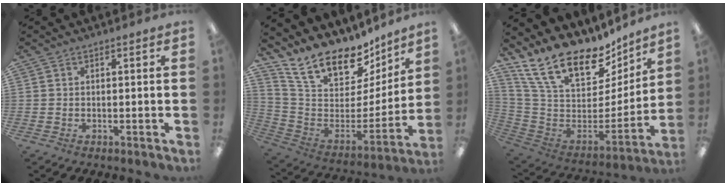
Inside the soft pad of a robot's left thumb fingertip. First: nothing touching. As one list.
[{"total": 18.9, "force": [15.3, 8.1, 7.6], "torque": [-0.139, -0.123, 0.276]}, {"total": 21.4, "force": [16.1, 9.1, 10.8], "torque": [-0.205, -0.124, 0.290]}]